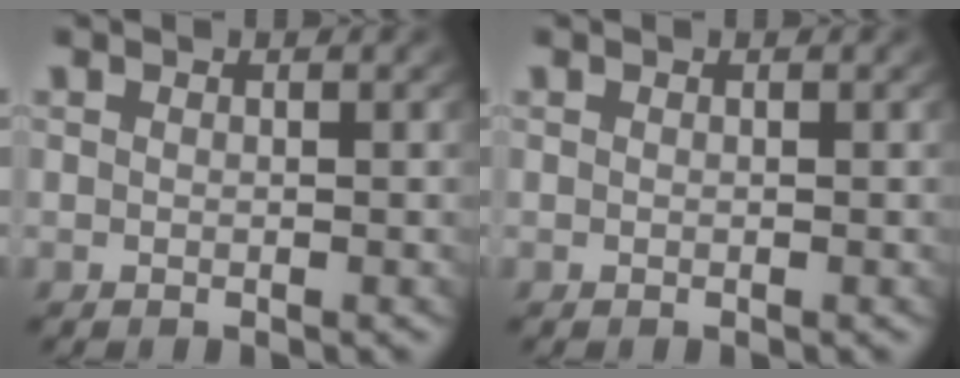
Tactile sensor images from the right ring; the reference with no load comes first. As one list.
[{"total": 0.0}]